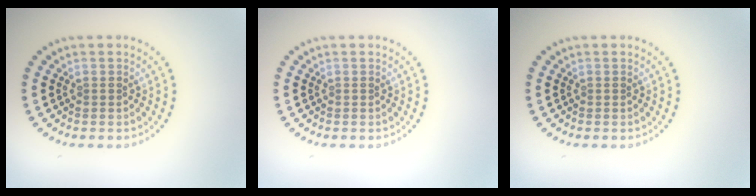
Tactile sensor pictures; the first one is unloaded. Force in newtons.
{"total": 0.0}
{"total": 0.0}